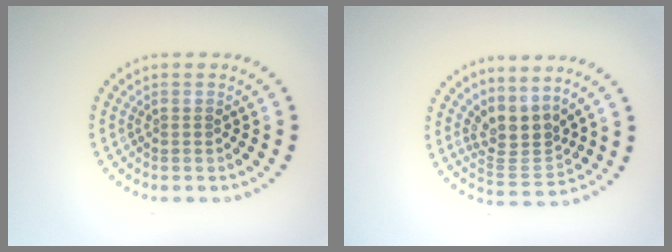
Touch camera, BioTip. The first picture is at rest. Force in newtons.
{"total": 3.3, "press": 2.4, "slide": 2.2}